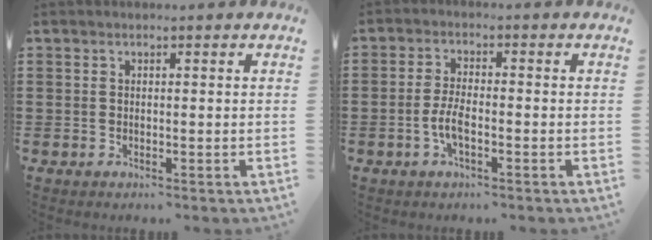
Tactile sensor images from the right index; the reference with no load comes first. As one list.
[{"total": 4.0, "force": [-1.4, 1.2, 3.6], "torque": [-0.083, -0.003, -0.031]}]